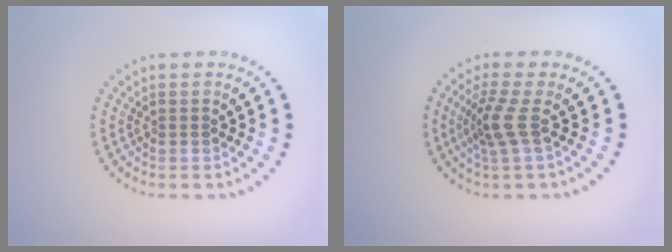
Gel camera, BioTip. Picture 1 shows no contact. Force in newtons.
{"total": 2.6, "press": 1.9, "slide": 1.8}